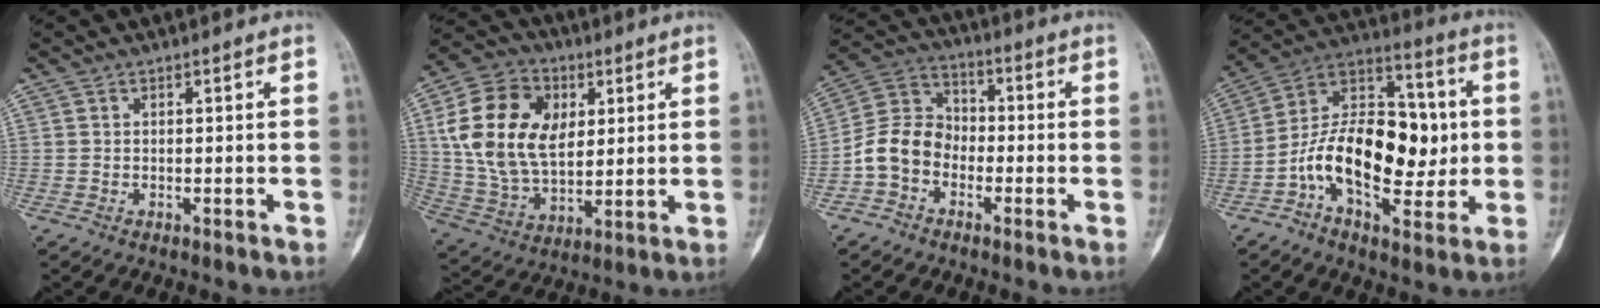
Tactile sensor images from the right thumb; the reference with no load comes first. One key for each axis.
{"total": 19.8, "fx": 4.8, "fy": 13.2, "fz": 14.0, "tx": -0.246, "ty": -0.008, "tz": 0.091}
{"total": 9.4, "fx": -3.3, "fy": 7.4, "fz": 4.8, "tx": -0.079, "ty": 0.040, "tz": -0.075}
{"total": 20.8, "fx": -2.1, "fy": 11.9, "fz": 16.9, "tx": -0.246, "ty": 0.034, "tz": -0.037}